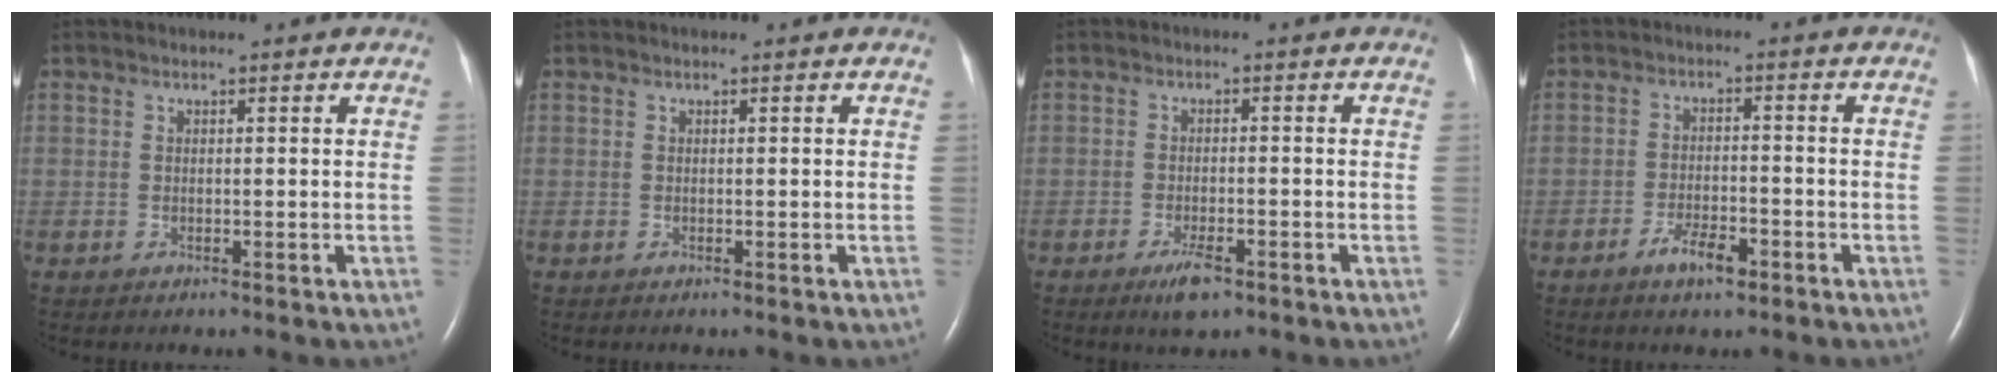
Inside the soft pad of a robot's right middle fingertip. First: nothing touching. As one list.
[{"total": 0.0}, {"total": 3.5, "force": [-2.3, 0.9, 2.6], "torque": [-0.053, -0.003, -0.037]}, {"total": 4.1, "force": [-2.7, 1.2, 2.9], "torque": [-0.057, 0.001, -0.046]}]